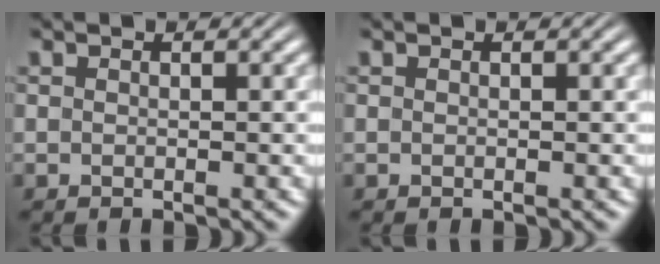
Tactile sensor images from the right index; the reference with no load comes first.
{"total": 0.0}